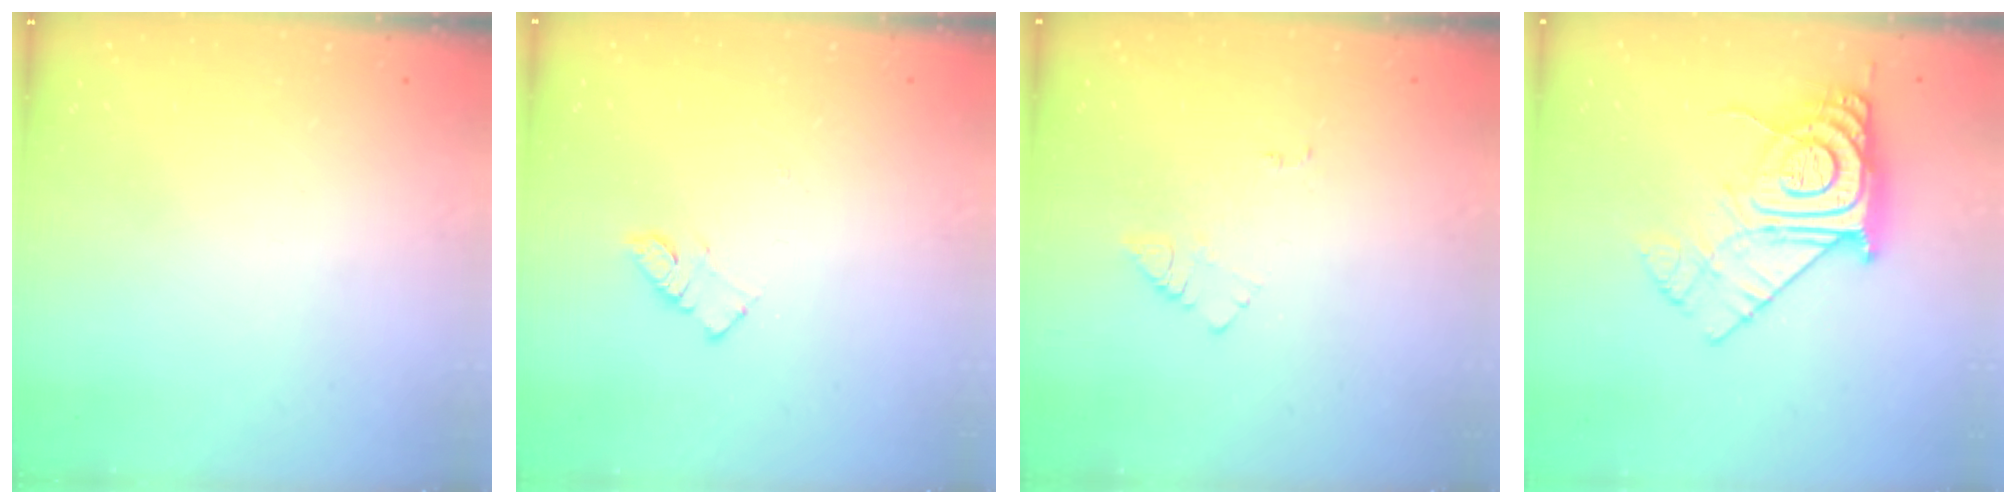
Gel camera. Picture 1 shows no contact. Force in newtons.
{"total": 5.5, "press": 5.4, "slide": 0.5}
{"total": 6.2, "press": 6.2, "slide": 0.8}
{"total": 14.8, "press": 14.7, "slide": 1.3}